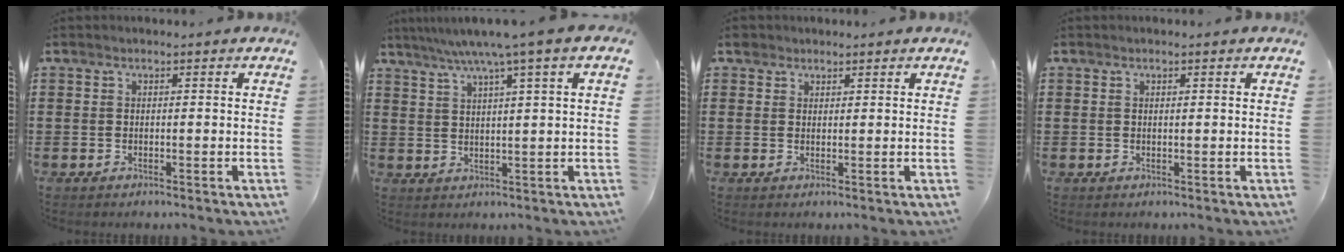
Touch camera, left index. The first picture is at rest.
{"total": 5.3, "force": [3.3, -0.1, 4.2], "torque": [-0.088, -0.007, 0.052]}
{"total": 1.6, "force": [1.3, 0.9, 0.3], "torque": [-0.010, 0.005, 0.025]}
{"total": 0.6, "force": [0.3, 0.0, 0.5], "torque": [-0.010, -0.001, 0.007]}